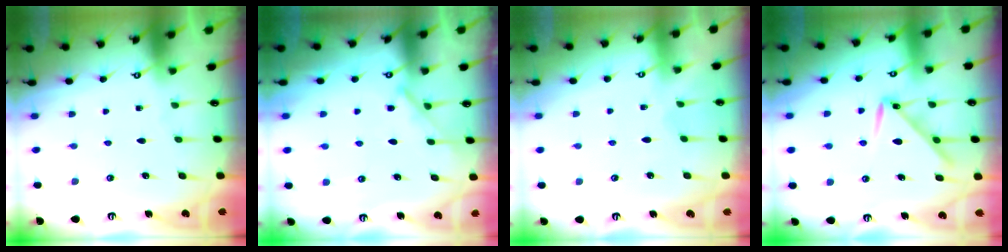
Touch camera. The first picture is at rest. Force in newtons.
{"total": 4.2, "press": 4.2, "slide": 0.6}
{"total": 2.4, "press": 2.4, "slide": 0.5}
{"total": 10.3, "press": 10.3, "slide": 0.4}